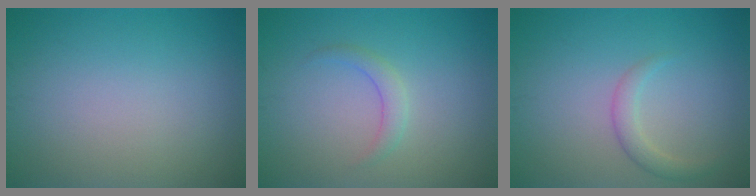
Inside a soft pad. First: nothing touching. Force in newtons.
{"total": 1.5, "press": 1.5, "slide": 0.0}
{"total": 1.8, "press": 1.8, "slide": 0.1}